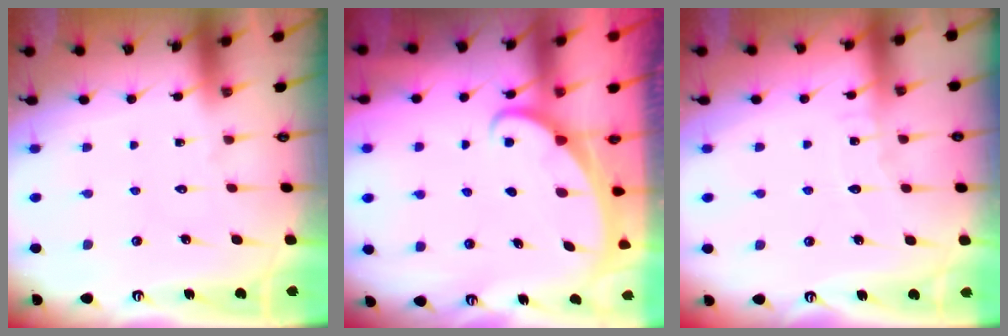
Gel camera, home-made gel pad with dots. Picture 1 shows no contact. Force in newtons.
{"total": 1.5, "press": 1.5, "slide": 0.1}
{"total": 4.5, "press": 4.5, "slide": 0.4}